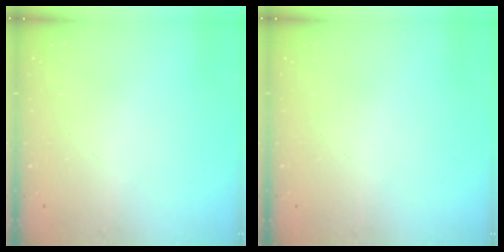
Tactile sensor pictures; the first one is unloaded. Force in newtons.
{"total": 0.0}